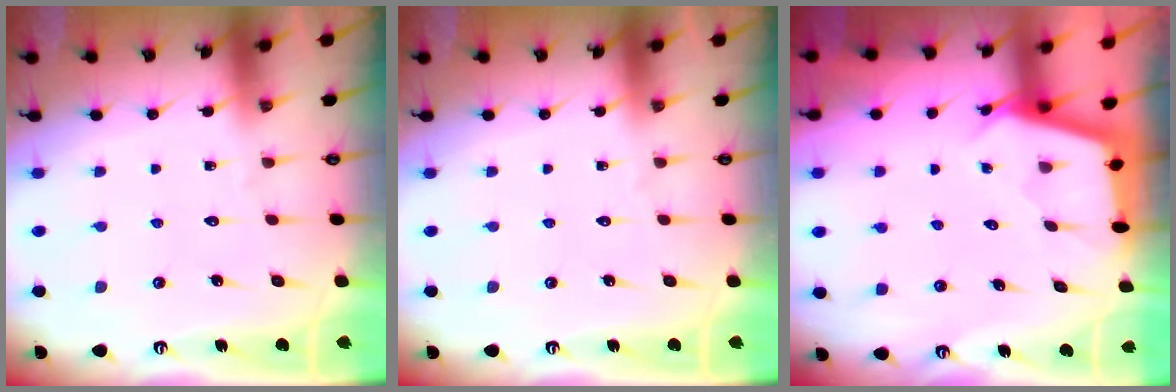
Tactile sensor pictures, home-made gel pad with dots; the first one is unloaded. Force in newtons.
{"total": 0.0}
{"total": 2.6, "press": 2.6, "slide": 0.3}